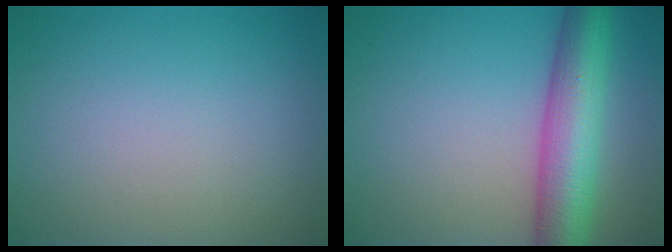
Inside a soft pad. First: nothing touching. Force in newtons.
{"total": 8.1, "press": 8.1, "slide": 0.2}